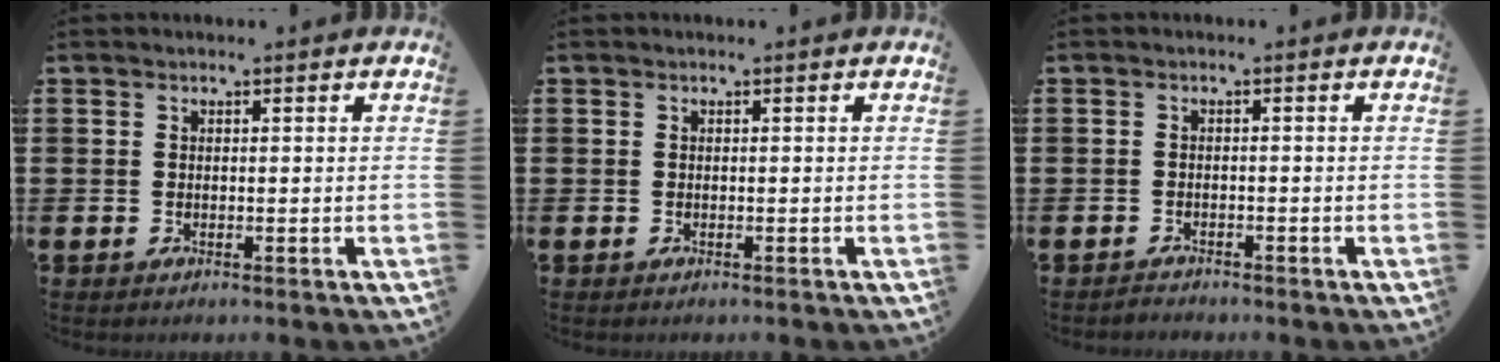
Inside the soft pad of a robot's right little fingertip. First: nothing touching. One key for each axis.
{"total": 0.0}
{"total": 1.0, "fx": -1.0, "fy": 0.1, "fz": -0.1, "tx": 0.000, "ty": 0.003, "tz": -0.021}